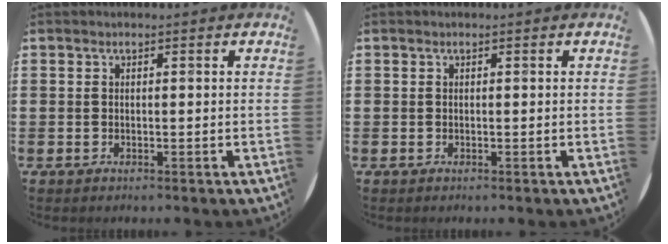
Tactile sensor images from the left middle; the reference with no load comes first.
{"total": 0.0}